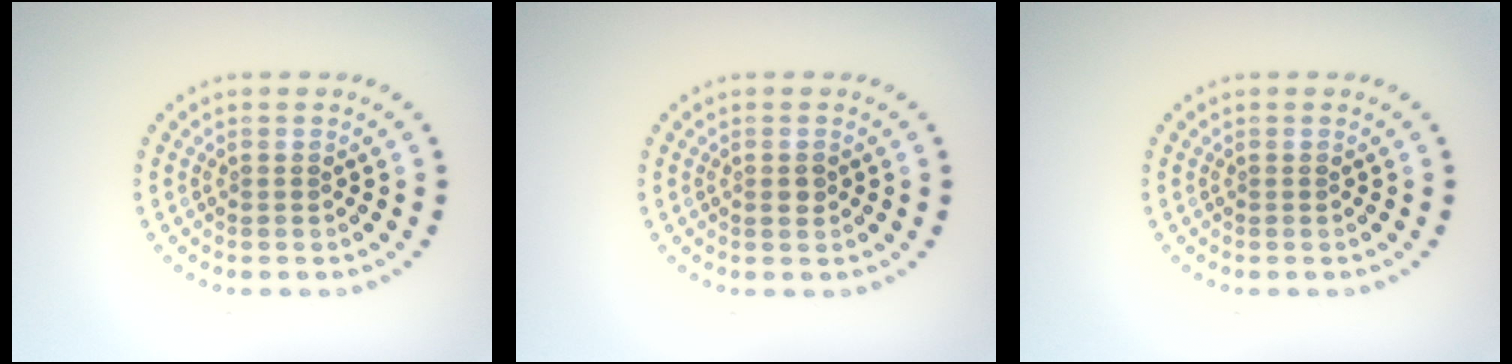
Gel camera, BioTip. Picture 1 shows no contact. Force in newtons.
{"total": 1.0, "press": 1.0, "slide": 0.3}
{"total": 0.0}